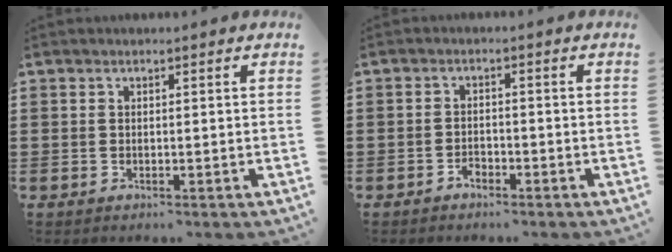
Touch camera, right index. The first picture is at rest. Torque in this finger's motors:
{"motor_torque": [1.08, 1.06, 0.01, 0.01]}